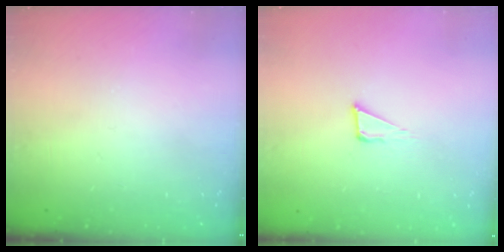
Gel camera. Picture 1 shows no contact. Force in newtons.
{"total": 3.8, "press": 3.7, "slide": 0.9}